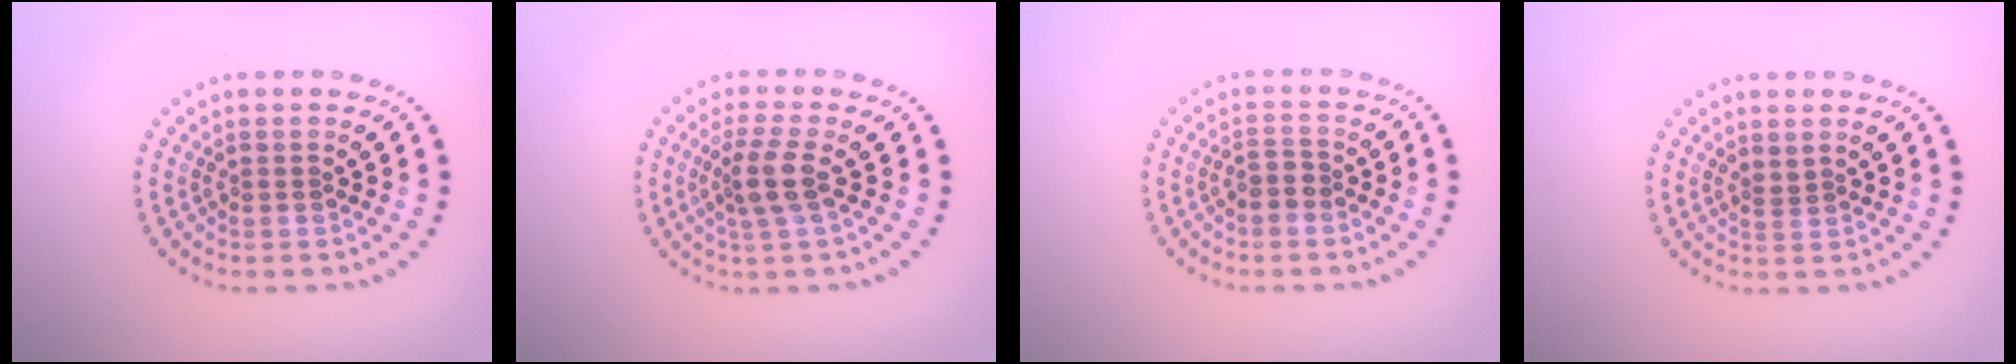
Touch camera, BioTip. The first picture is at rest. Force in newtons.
{"total": 2.9, "press": 2.3, "slide": 1.8}
{"total": 1.6, "press": 1.4, "slide": 0.8}
{"total": 0.6, "press": 0.4, "slide": 0.5}